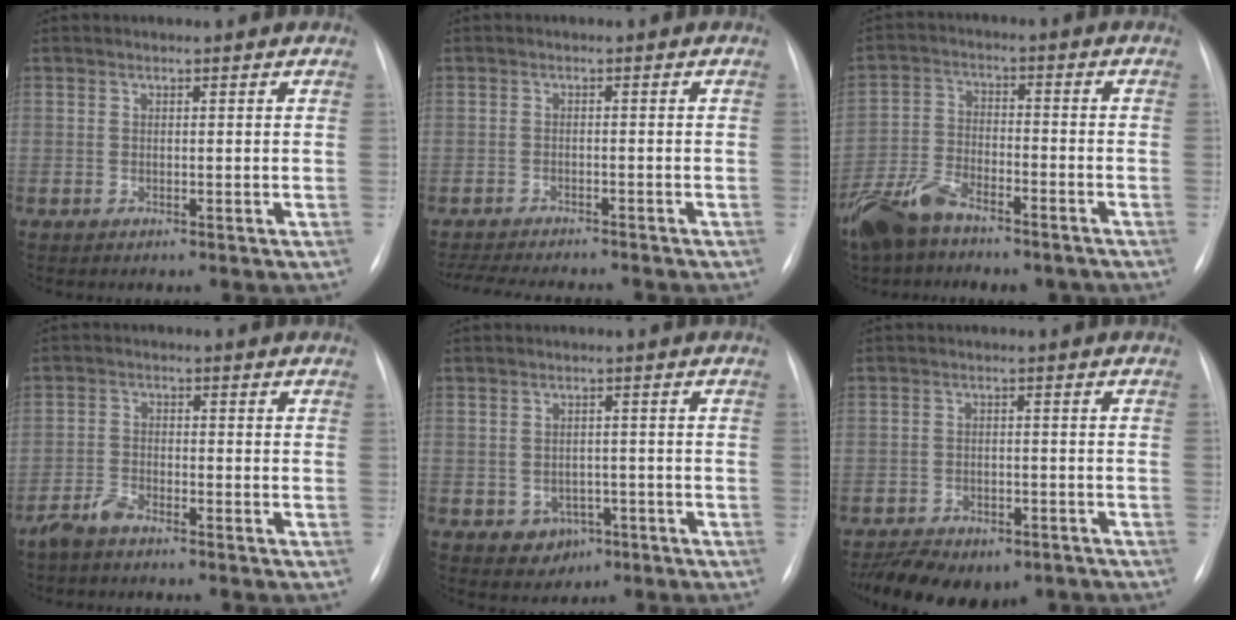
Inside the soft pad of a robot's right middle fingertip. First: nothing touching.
{"total": 12.3, "force": [-11.1, 1.7, 4.9], "torque": [-0.086, -0.013, -0.153]}
{"total": 10.2, "force": [-8.0, 4.2, 4.8], "torque": [-0.108, -0.007, -0.146]}
{"total": 3.2, "force": [-2.9, 0.7, 1.2], "torque": [-0.029, -0.004, -0.058]}
{"total": 3.9, "force": [-1.7, 3.2, 1.4], "torque": [-0.015, 0.008, -0.011]}
{"total": 13.0, "force": [-9.5, 6.6, 6.2], "torque": [-0.118, 0.001, -0.126]}